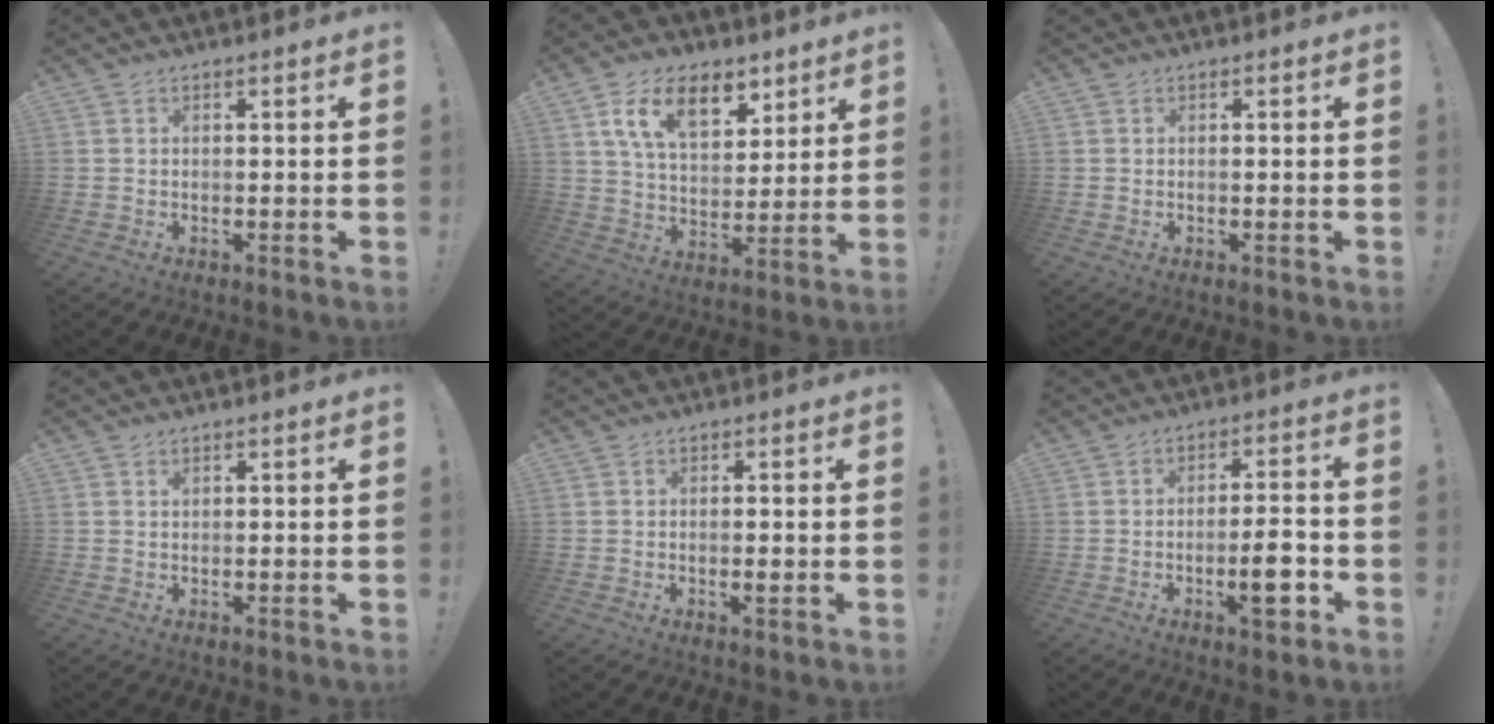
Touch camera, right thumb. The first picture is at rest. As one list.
[{"total": 15.6, "force": [8.4, 9.1, 9.5], "torque": [-0.156, -0.030, 0.152]}, {"total": 0.0}, {"total": 0.0}, {"total": 1.4, "force": [-0.6, 0.1, 1.2], "torque": [-0.019, 0.000, -0.011]}, {"total": 9.3, "force": [-3.6, 2.3, 8.3], "torque": [-0.114, 0.012, -0.058]}]